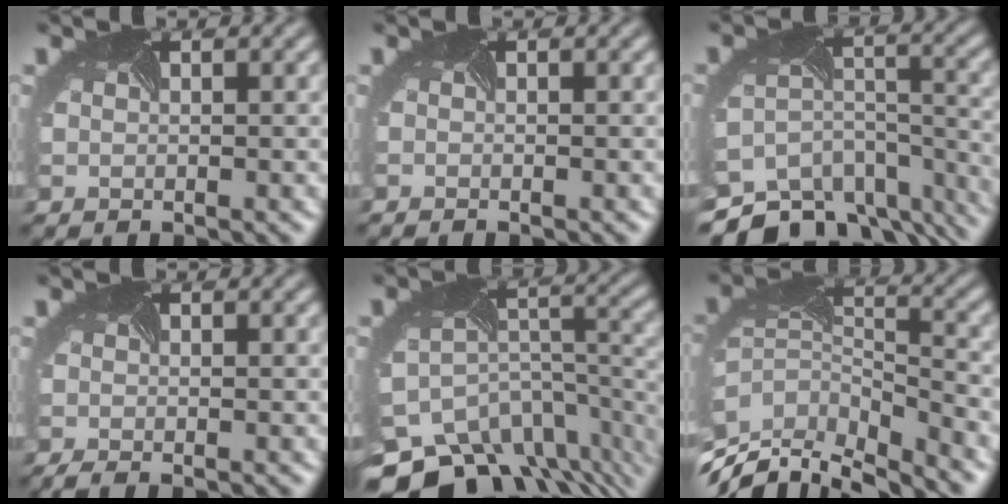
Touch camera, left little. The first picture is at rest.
{"total": 1.1, "force": [-1.1, -0.3, 0.0], "torque": [-0.002, -0.009, -0.018]}
{"total": 12.1, "force": [-10.9, 5.0, 2.2], "torque": [-0.042, -0.008, -0.139]}
{"total": 1.5, "force": [-1.0, 0.2, 1.1], "torque": [-0.017, -0.004, -0.016]}
{"total": 11.8, "force": [-9.5, 5.8, 3.9], "torque": [-0.088, -0.007, -0.125]}
{"total": 9.8, "force": [-7.6, 4.4, 4.4], "torque": [-0.115, -0.004, -0.109]}